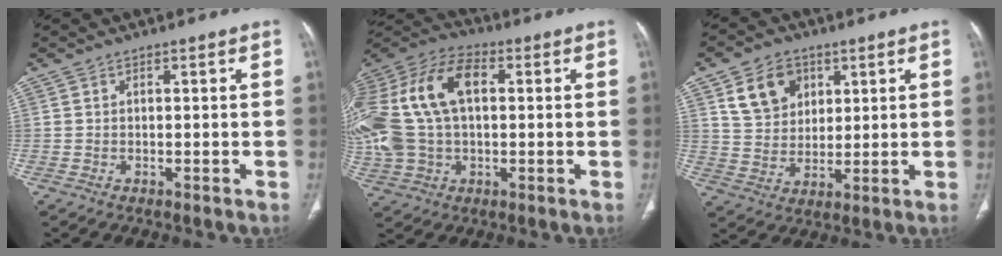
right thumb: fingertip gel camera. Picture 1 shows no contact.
{"total": 24.2, "force": [3.8, 15.1, 18.5], "torque": [-0.425, 0.034, 0.073]}
{"total": 10.1, "force": [4.6, 7.7, 4.6], "torque": [-0.055, -0.016, 0.089]}